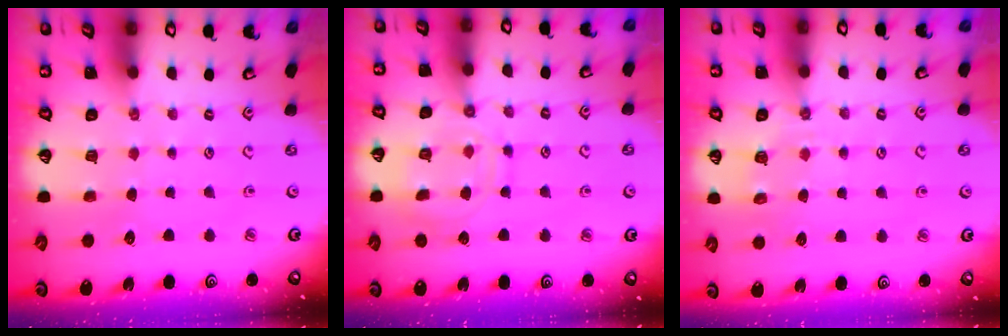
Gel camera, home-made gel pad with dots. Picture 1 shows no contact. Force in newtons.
{"total": 12.3, "press": 12.2, "slide": 0.8}
{"total": 5.9, "press": 5.8, "slide": 0.7}